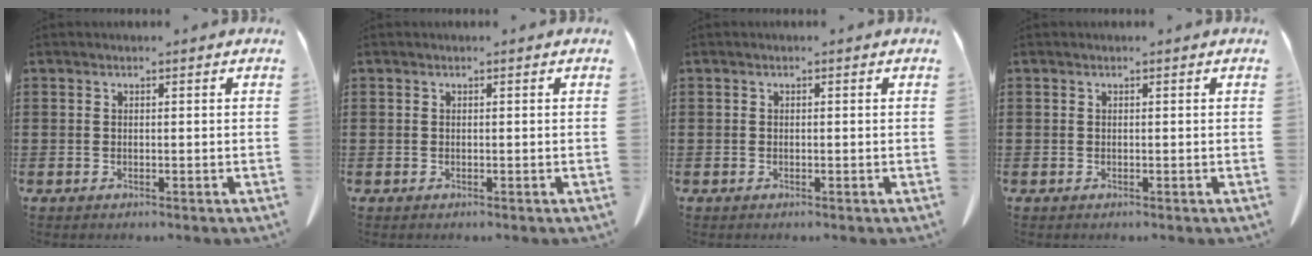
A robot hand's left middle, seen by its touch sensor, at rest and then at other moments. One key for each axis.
{"total": 0.0}
{"total": 0.0}
{"total": 0.0}